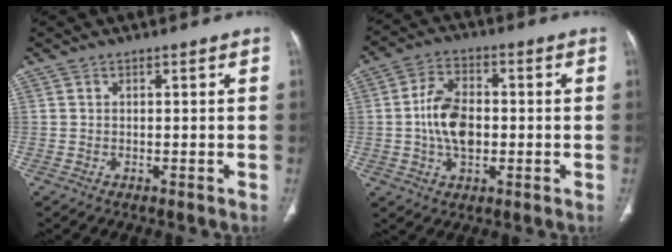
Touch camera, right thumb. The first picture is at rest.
{"total": 9.9, "force": [-0.6, 6.1, 7.7], "torque": [-0.130, 0.012, -0.014]}